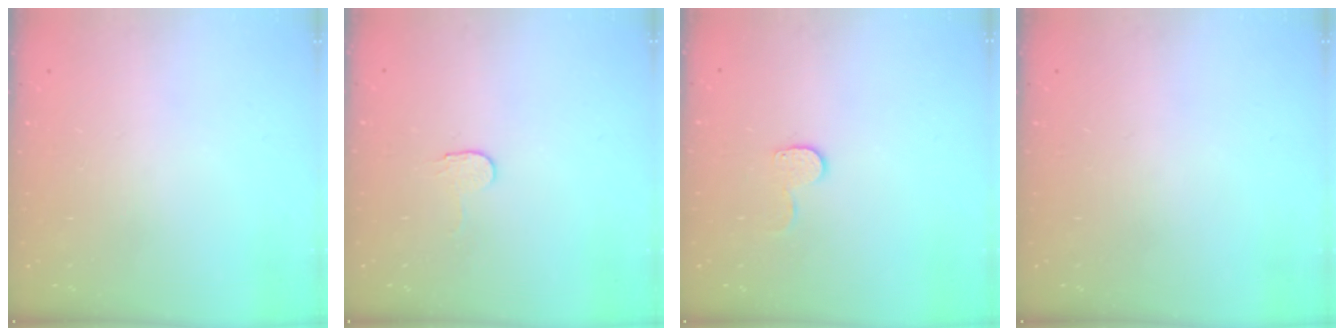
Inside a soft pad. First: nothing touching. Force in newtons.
{"total": 2.9, "press": 2.9, "slide": 0.3}
{"total": 6.8, "press": 6.7, "slide": 0.6}
{"total": 0.0}